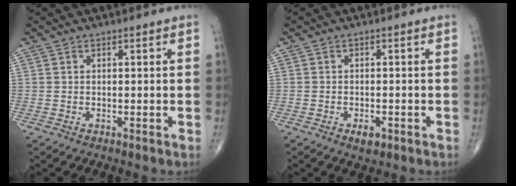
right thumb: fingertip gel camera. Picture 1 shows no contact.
{"total": 2.4, "force": [-1.2, 1.2, 1.7], "torque": [-0.022, 0.002, -0.016]}